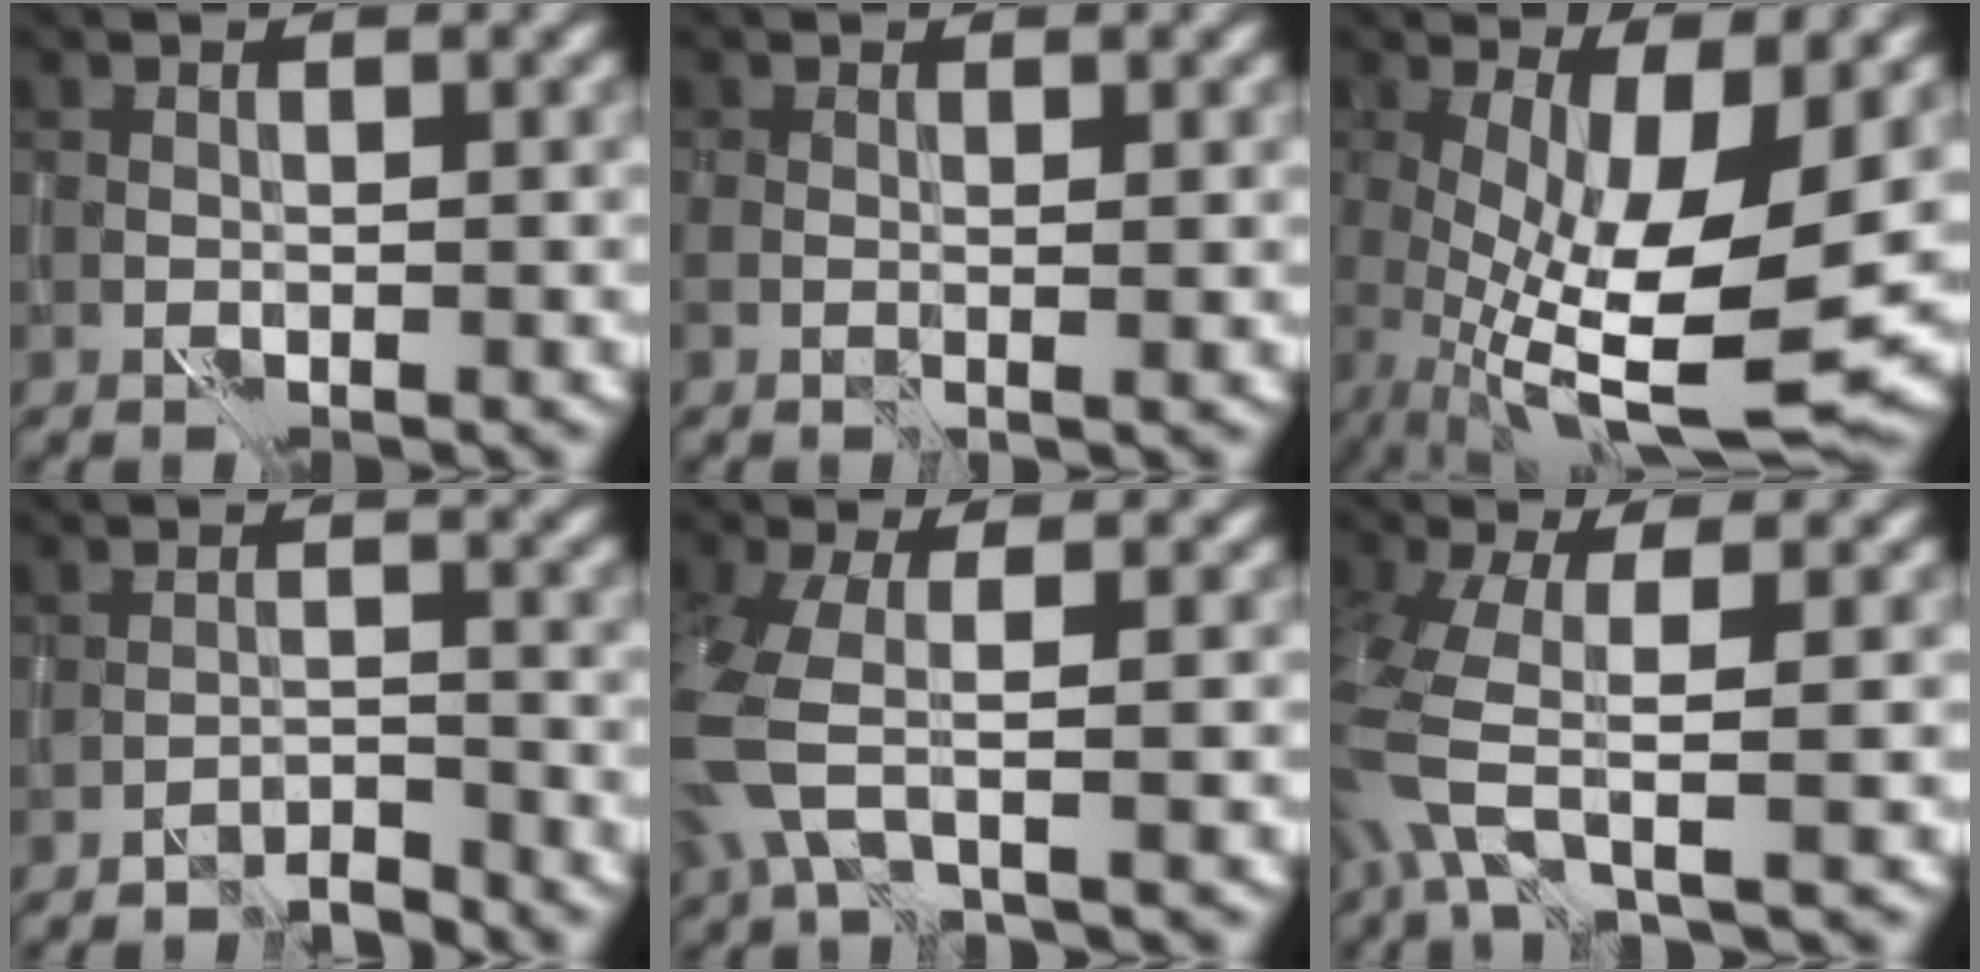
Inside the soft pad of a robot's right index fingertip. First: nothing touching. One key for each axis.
{"total": 1.3, "fx": 0.1, "fy": 0.2, "fz": 1.2, "tx": -0.020, "ty": -0.002, "tz": 0.003}
{"total": 11.4, "fx": -0.9, "fy": 3.5, "fz": 10.8, "tx": -0.184, "ty": -0.016, "tz": -0.005}
{"total": 2.7, "fx": -2.6, "fy": 0.3, "fz": 0.6, "tx": -0.004, "ty": 0.008, "tz": -0.048}
{"total": 5.1, "fx": -1.2, "fy": 2.0, "fz": 4.6, "tx": -0.132, "ty": -0.008, "tz": -0.032}
{"total": 5.8, "fx": -1.8, "fy": 1.9, "fz": 5.1, "tx": -0.134, "ty": -0.012, "tz": -0.042}